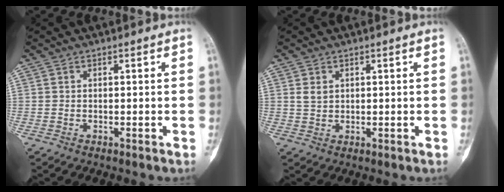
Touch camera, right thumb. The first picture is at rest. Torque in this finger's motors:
{"motor_torque": [0.04, 0.22, 0.16, -0.17, 0.00]}